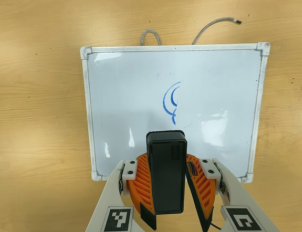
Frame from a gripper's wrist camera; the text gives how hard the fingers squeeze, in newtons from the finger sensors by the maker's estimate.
{"total": 8.3, "left": 8.7, "right": 7.9}